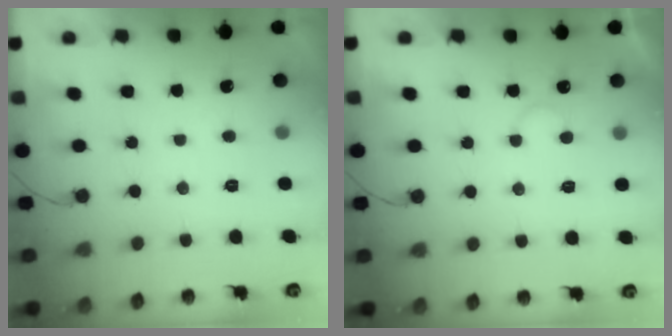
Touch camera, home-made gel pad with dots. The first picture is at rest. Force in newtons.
{"total": 4.3, "press": 4.3, "slide": 0.4}